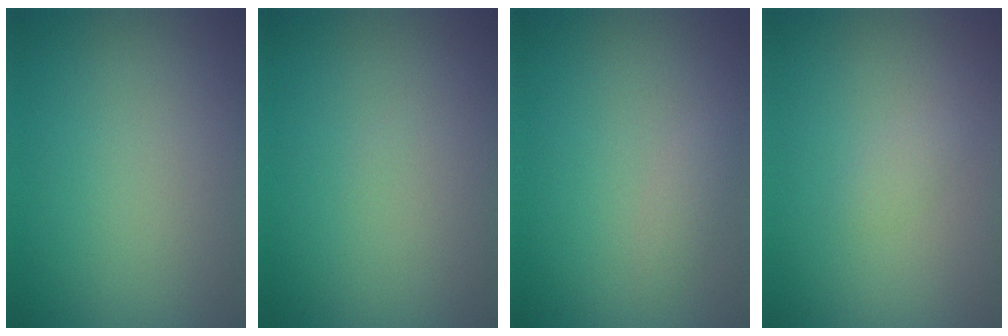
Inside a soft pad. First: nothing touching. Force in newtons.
{"total": 0.0}
{"total": 0.8, "press": 0.8, "slide": 0.0}
{"total": 0.8, "press": 0.8, "slide": 0.0}